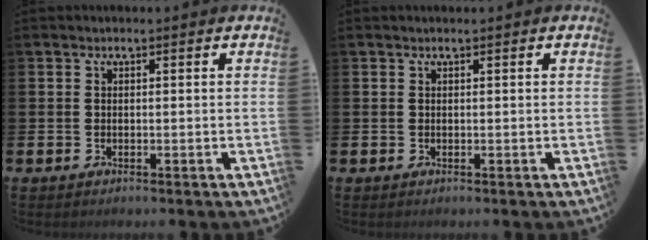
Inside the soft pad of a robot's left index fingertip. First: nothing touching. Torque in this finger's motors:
{"motor_torque": [0.70, -1.29, 0.01, 0.04]}